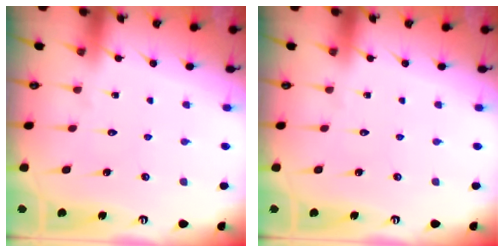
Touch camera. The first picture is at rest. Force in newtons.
{"total": 0.0}